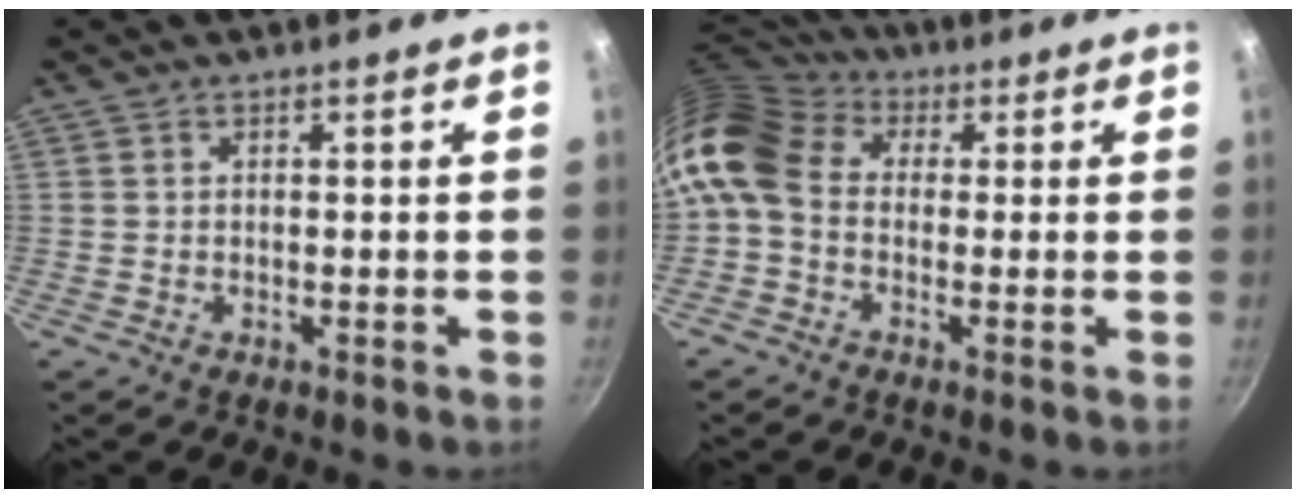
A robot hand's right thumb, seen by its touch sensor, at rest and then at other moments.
{"total": 13.9, "force": [0.9, 10.8, 8.7], "torque": [-0.181, 0.035, -0.004]}